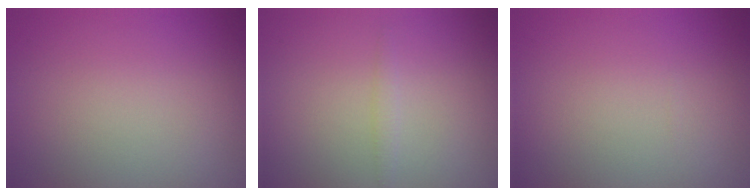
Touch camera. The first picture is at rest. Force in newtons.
{"total": 0.9, "press": 0.9, "slide": 0.0}
{"total": 0.0}